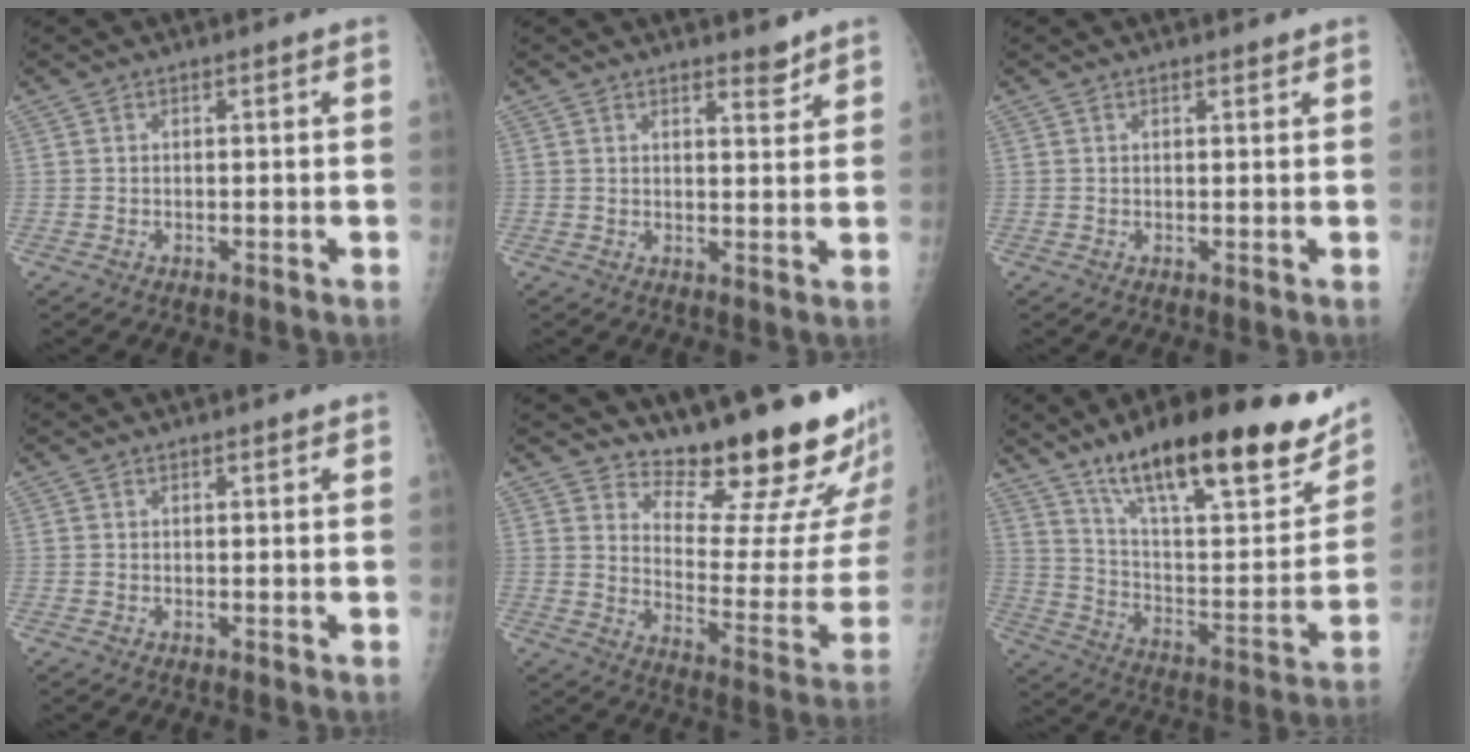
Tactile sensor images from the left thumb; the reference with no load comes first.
{"total": 2.8, "force": [2.4, 0.7, 1.2], "torque": [-0.009, -0.021, 0.035]}
{"total": 0.9, "force": [0.7, 0.2, 0.4], "torque": [-0.006, -0.004, 0.011]}
{"total": 0.7, "force": [0.6, 0.2, 0.3], "torque": [-0.004, -0.001, 0.009]}
{"total": 21.7, "force": [18.3, 4.6, 10.7], "torque": [-0.114, -0.174, 0.239]}
{"total": 28.7, "force": [19.5, 7.9, 19.5], "torque": [-0.257, -0.067, 0.307]}